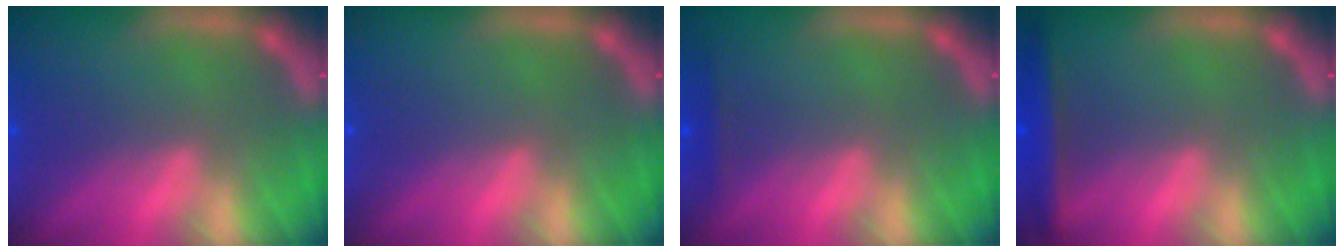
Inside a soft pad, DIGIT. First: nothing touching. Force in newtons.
{"total": 0.0}
{"total": 0.9}
{"total": 3.0}